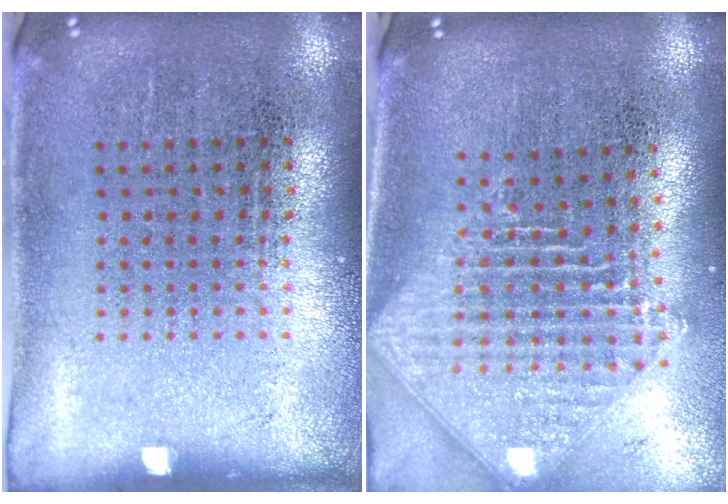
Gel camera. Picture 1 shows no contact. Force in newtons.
{"total": 2.4, "press": 1.8, "slide": 1.6}